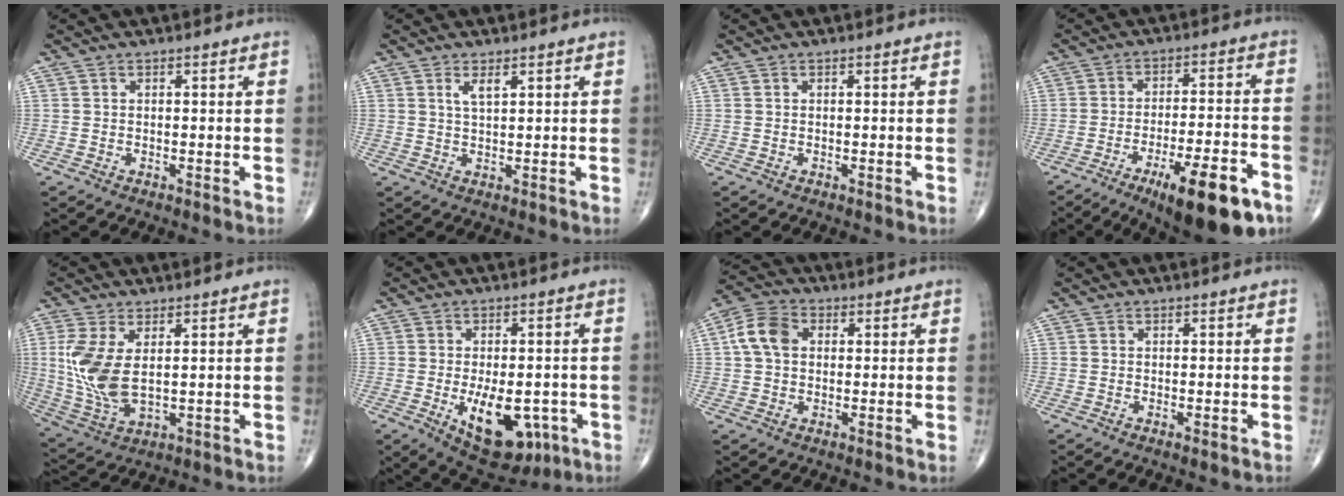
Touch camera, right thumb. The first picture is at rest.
{"total": 2.3, "force": [1.2, 0.7, 1.8], "torque": [-0.036, -0.006, 0.027]}
{"total": 0.0}
{"total": 17.2, "force": [-9.5, 4.8, 13.5], "torque": [-0.171, 0.046, -0.136]}
{"total": 10.8, "force": [1.7, 5.4, 9.2], "torque": [-0.205, -0.014, 0.049]}
{"total": 13.6, "force": [-4.2, 7.2, 10.7], "torque": [-0.137, 0.001, -0.043]}
{"total": 7.1, "force": [1.1, 5.2, 4.7], "torque": [-0.090, 0.017, 0.014]}
{"total": 0.6, "force": [-0.2, 0.1, 0.6], "torque": [-0.011, -0.002, -0.003]}